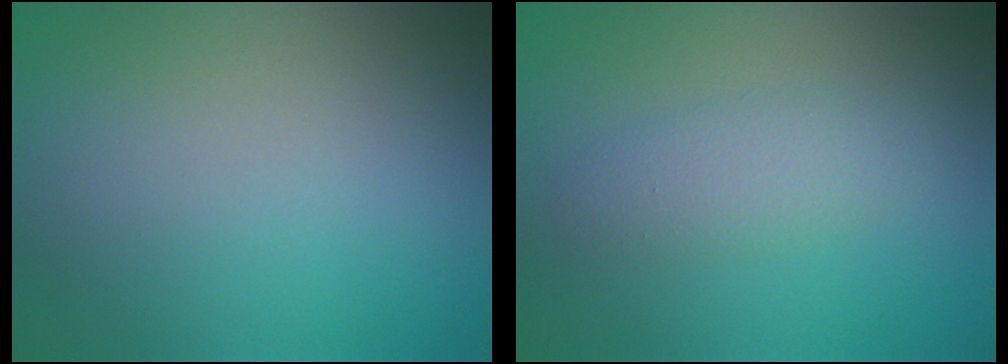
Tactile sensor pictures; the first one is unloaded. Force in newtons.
{"total": 2.3, "press": 2.3, "slide": 0.1}